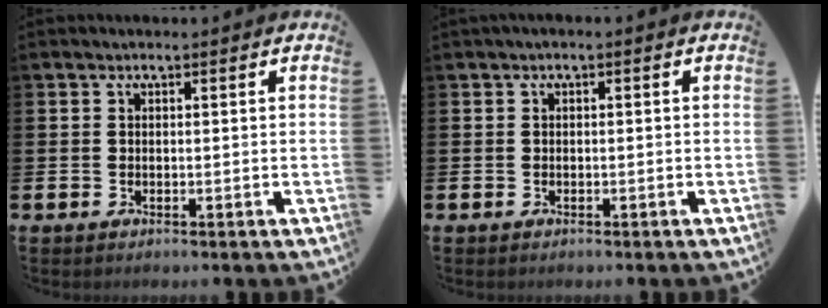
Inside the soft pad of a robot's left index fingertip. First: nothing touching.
{"total": 0.5, "force": [-0.4, 0.1, 0.3], "torque": [-0.013, 0.001, -0.005]}